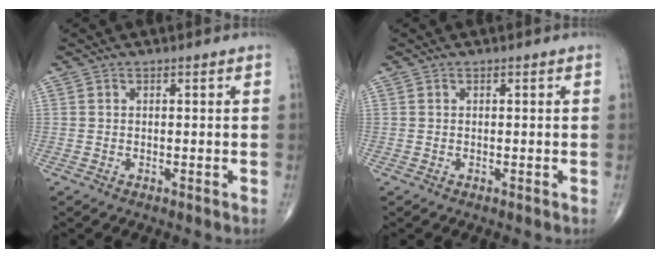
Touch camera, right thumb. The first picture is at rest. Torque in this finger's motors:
{"motor_torque": [0.54, -0.34, -0.23, -0.23, 0.01]}